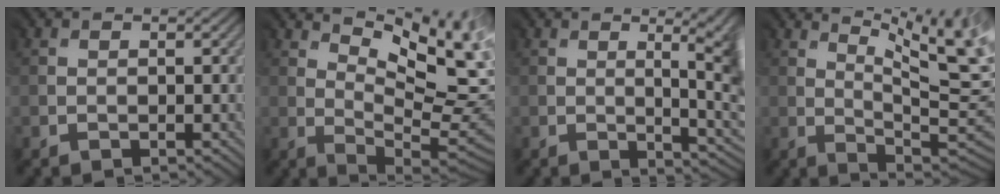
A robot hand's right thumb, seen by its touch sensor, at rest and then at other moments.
{"total": 15.3, "force": [7.1, 5.2, 12.6], "torque": [-0.186, 0.031, 0.113]}
{"total": 8.1, "force": [0.3, 2.5, 7.7], "torque": [-0.060, 0.016, -0.004]}
{"total": 12.7, "force": [5.3, 2.9, 11.1], "torque": [-0.152, 0.021, 0.092]}